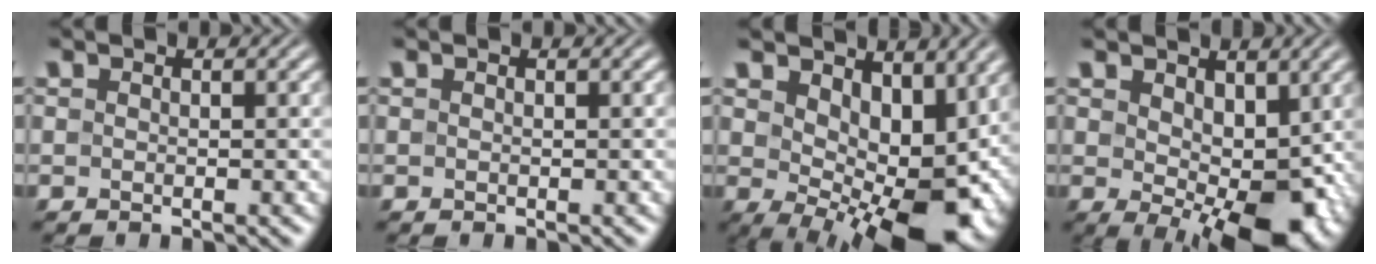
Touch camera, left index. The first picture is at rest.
{"total": 0.0}
{"total": 11.4, "force": [1.5, 6.2, 9.4], "torque": [-0.122, -0.019, 0.040]}
{"total": 9.4, "force": [-0.5, 5.1, 7.9], "torque": [-0.118, -0.015, 0.001]}